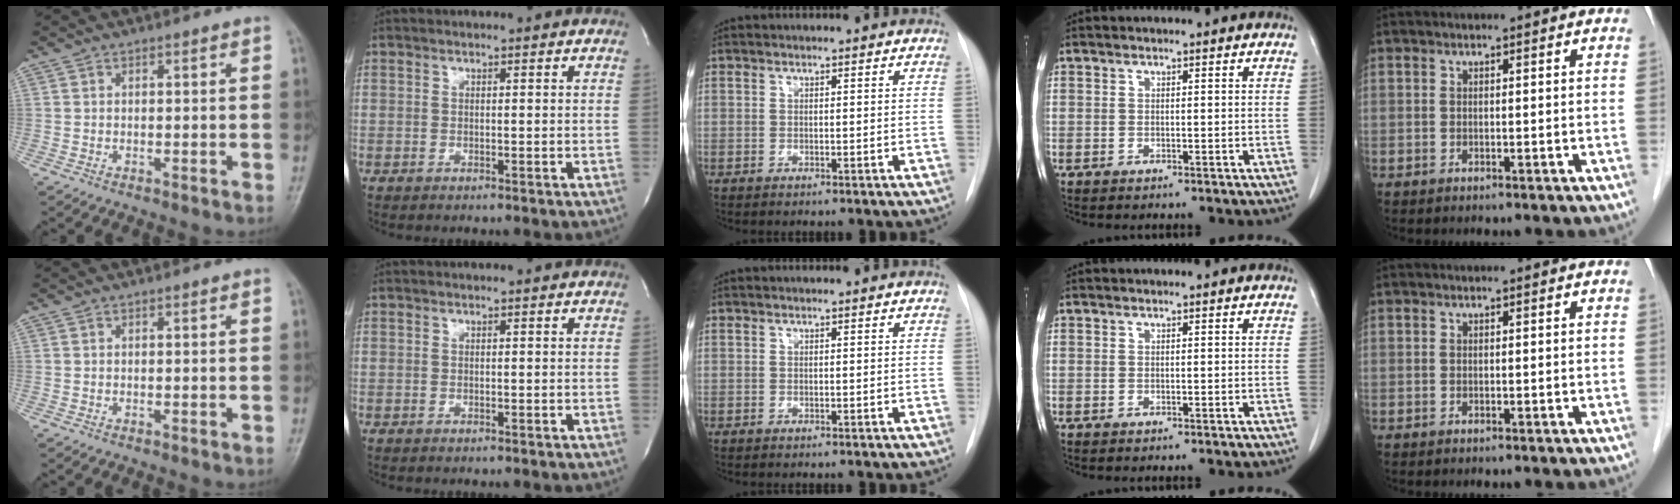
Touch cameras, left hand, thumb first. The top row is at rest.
{}